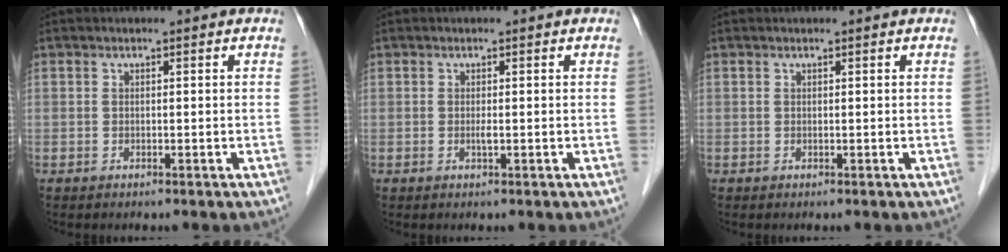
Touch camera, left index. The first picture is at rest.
{"total": 0.6, "force": [0.0, 0.0, 0.6], "torque": [-0.015, -0.002, -0.001]}
{"total": 0.0}